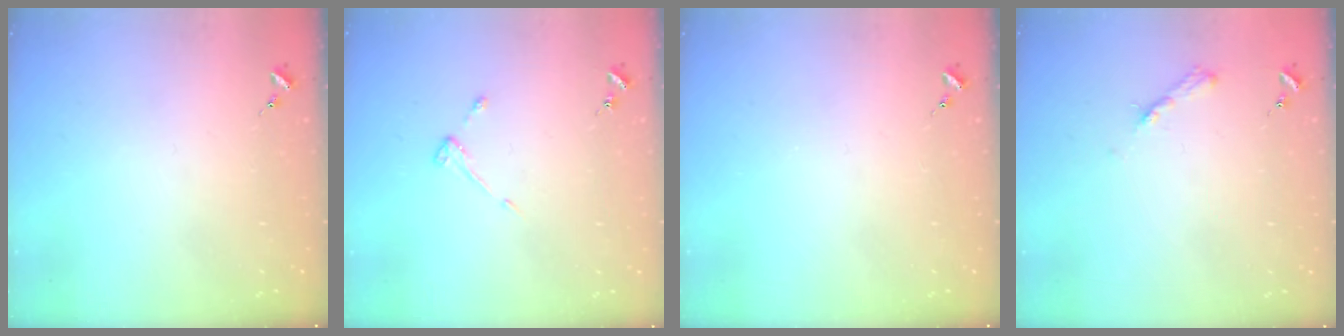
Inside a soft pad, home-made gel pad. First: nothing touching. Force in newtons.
{"total": 2.8, "press": 2.8, "slide": 0.3}
{"total": 0.0}
{"total": 5.0, "press": 5.0, "slide": 0.6}